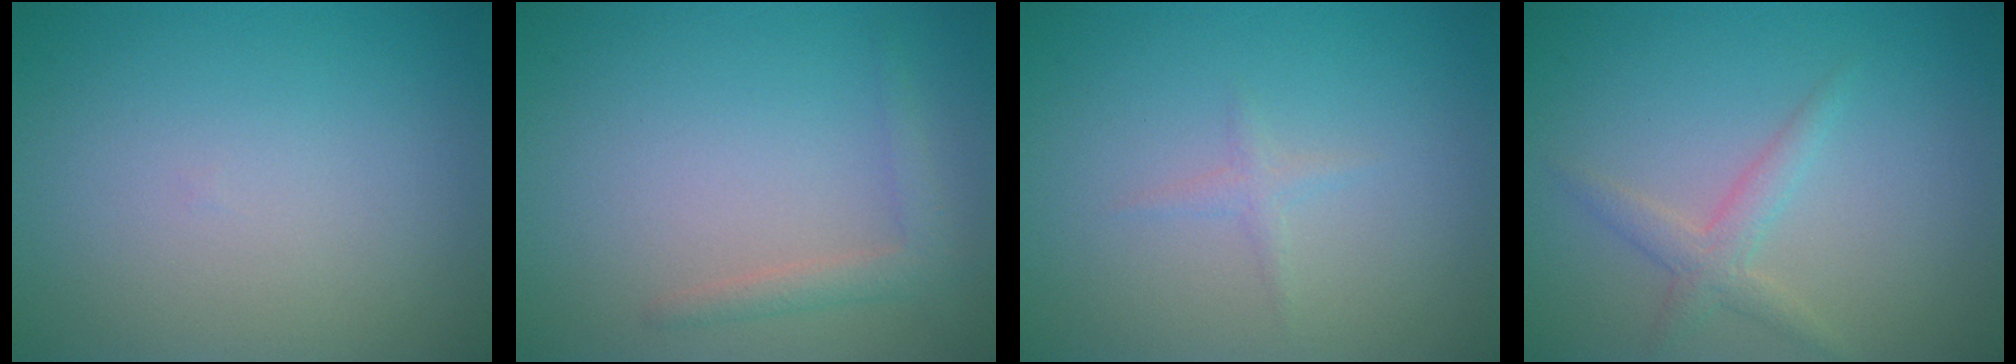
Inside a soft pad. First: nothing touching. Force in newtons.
{"total": 1.8, "press": 1.8, "slide": 0.2}
{"total": 0.8, "press": 0.8, "slide": 0.1}
{"total": 2.0, "press": 2.0, "slide": 0.0}